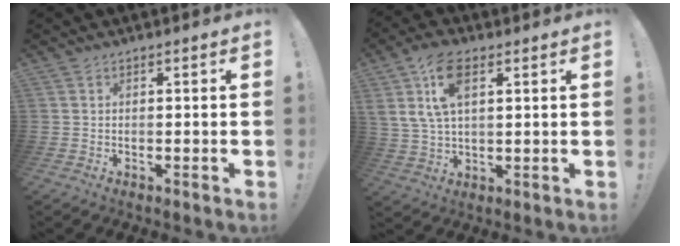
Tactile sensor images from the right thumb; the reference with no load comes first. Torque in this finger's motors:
{"motor_torque": [-0.57, 1.22, 0.42, 0.42, 0.21]}